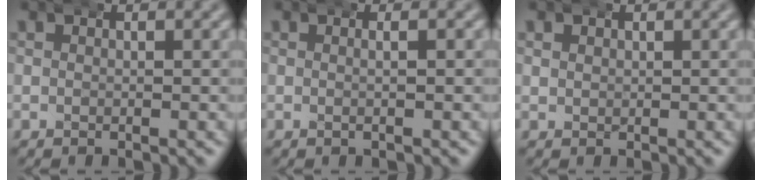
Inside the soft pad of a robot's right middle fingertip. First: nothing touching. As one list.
[{"total": 1.0, "force": [0.1, 0.1, 1.0], "torque": [-0.010, 0.007, 0.000]}, {"total": 0.7, "force": [0.3, 0.6, 0.0], "torque": [-0.003, 0.001, 0.008]}]